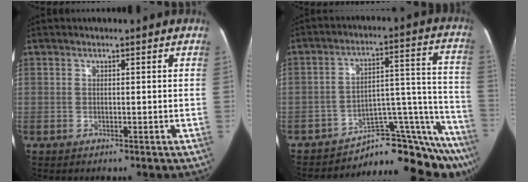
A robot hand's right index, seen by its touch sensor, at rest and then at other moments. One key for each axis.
{"total": 15.4, "fx": -14.3, "fy": 3.3, "fz": 4.6, "tx": -0.006, "ty": 0.082, "tz": -0.191}